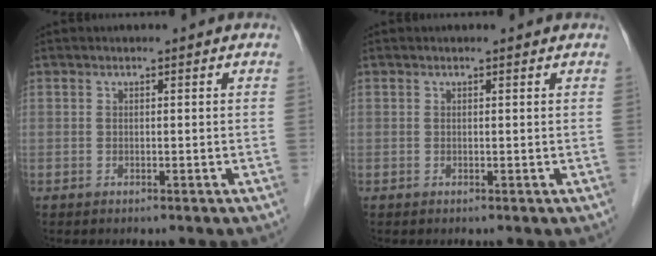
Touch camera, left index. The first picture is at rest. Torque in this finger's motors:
{"motor_torque": [0.04, 0.02, -0.06, -0.01]}